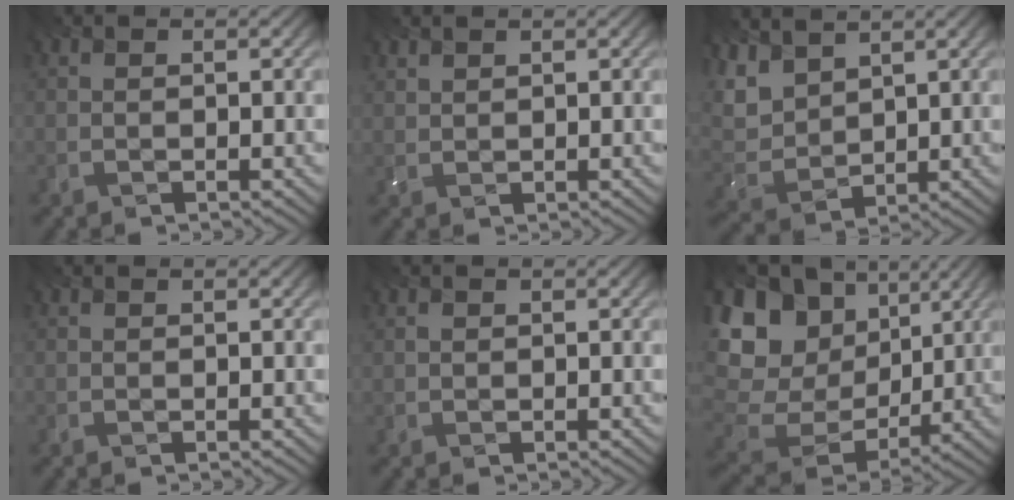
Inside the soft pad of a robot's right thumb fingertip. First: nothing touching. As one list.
[{"total": 1.0, "force": [0.9, 0.4, 0.2], "torque": [-0.005, 0.003, 0.023]}, {"total": 6.4, "force": [3.9, 3.8, 3.4], "torque": [-0.115, 0.016, 0.072]}, {"total": 0.0}, {"total": 0.0}, {"total": 18.9, "force": [4.9, 14.9, 10.4], "torque": [-0.291, 0.027, 0.117]}]